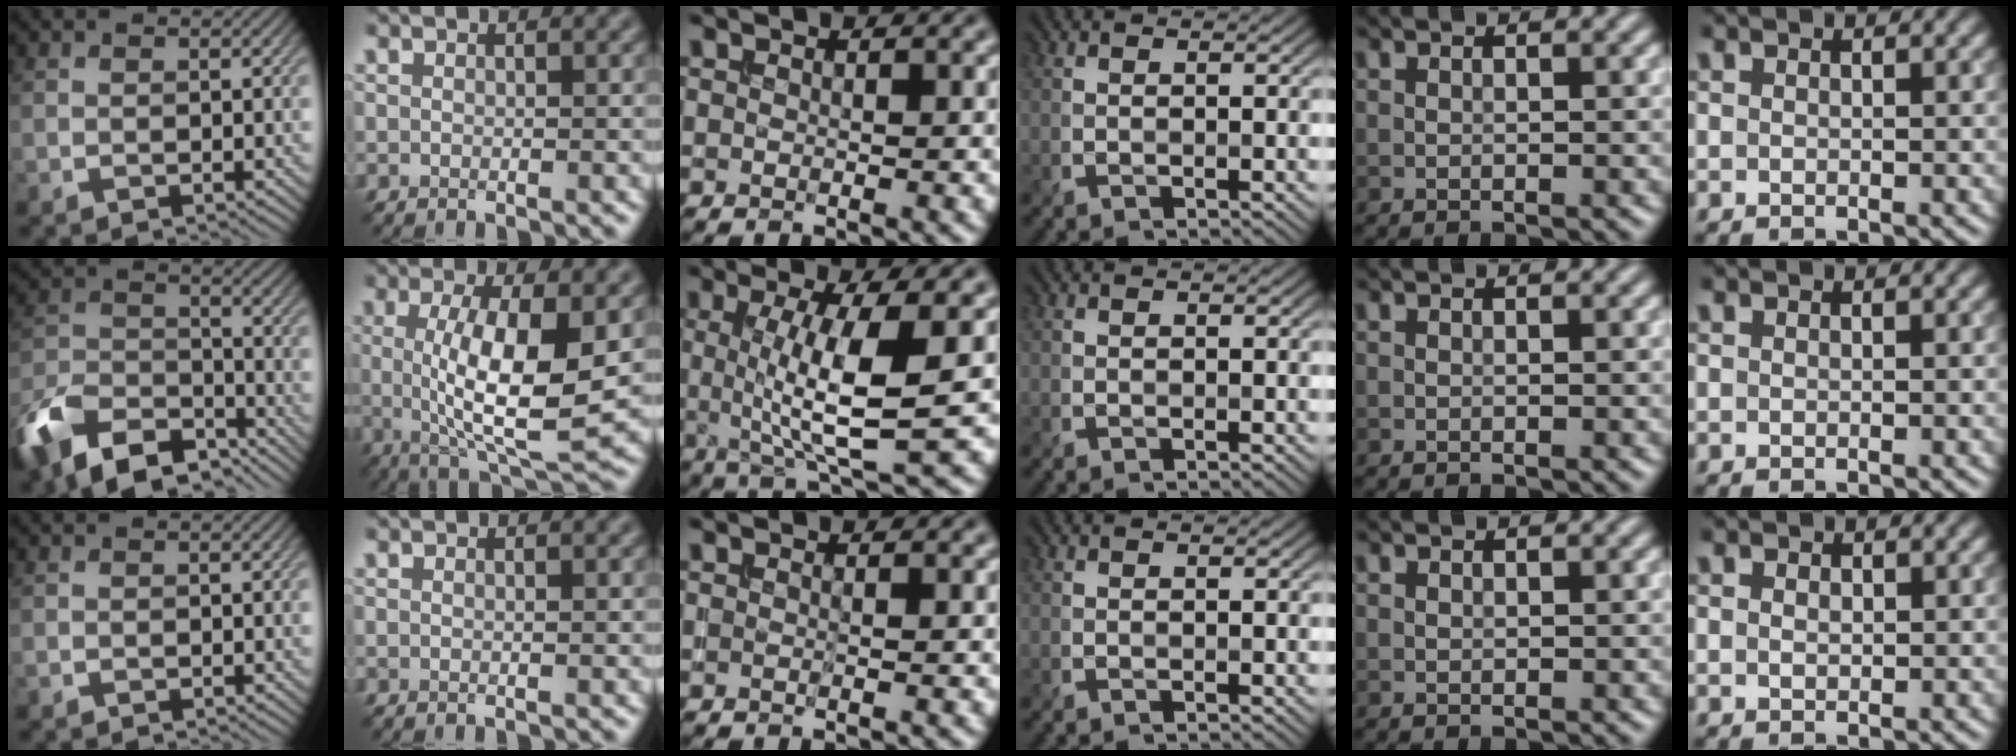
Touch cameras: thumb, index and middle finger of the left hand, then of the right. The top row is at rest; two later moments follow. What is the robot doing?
{"motion": "insert", "object": "drawer"}